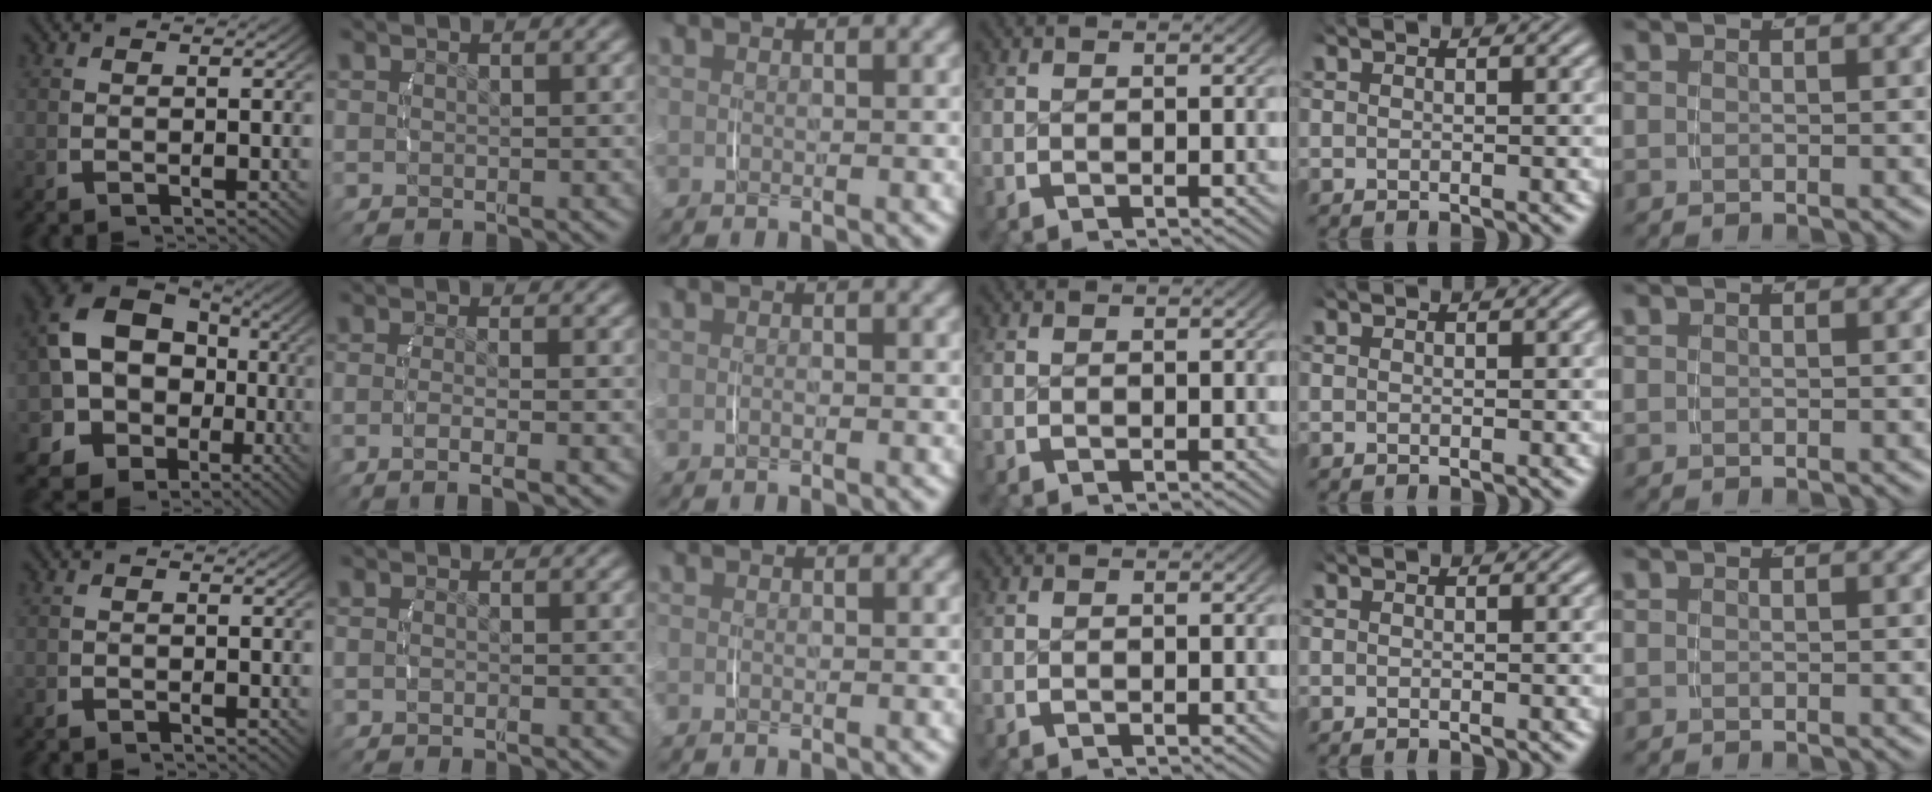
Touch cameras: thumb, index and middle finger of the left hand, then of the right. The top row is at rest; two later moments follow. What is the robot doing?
{"motion": "lift_and_place", "object": "napkin"}